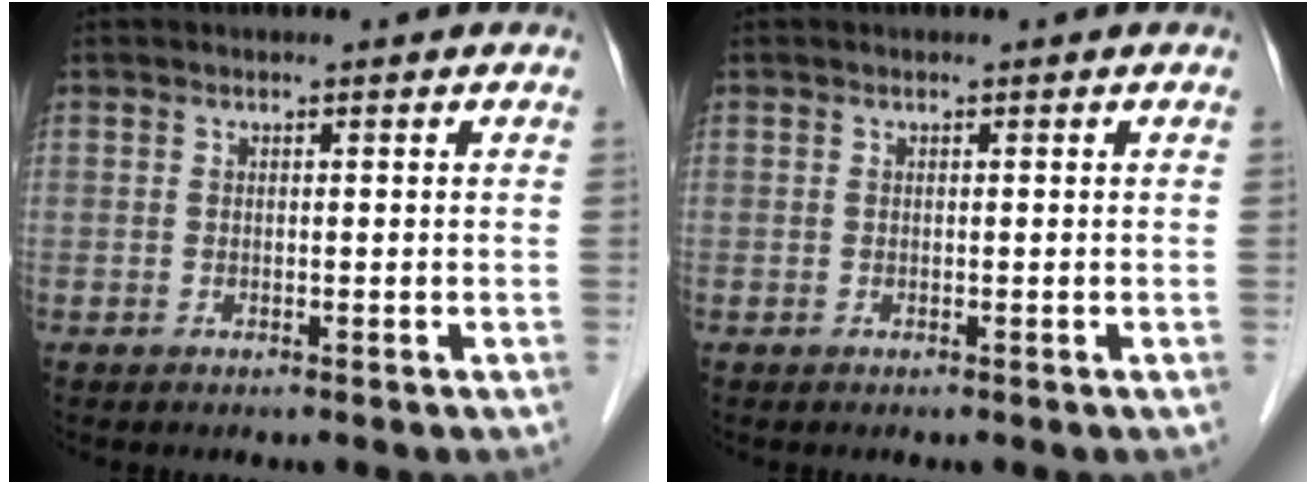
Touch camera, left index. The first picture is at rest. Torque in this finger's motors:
{"motor_torque": [-0.01, -0.01, 0.01, 0.00]}